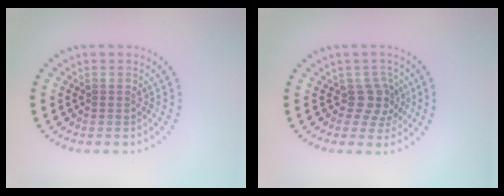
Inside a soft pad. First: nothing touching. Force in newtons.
{"total": 2.5, "press": 1.9, "slide": 1.7}